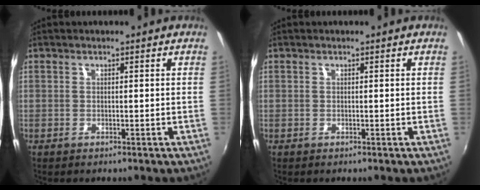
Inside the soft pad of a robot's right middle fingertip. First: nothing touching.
{"total": 0.0}